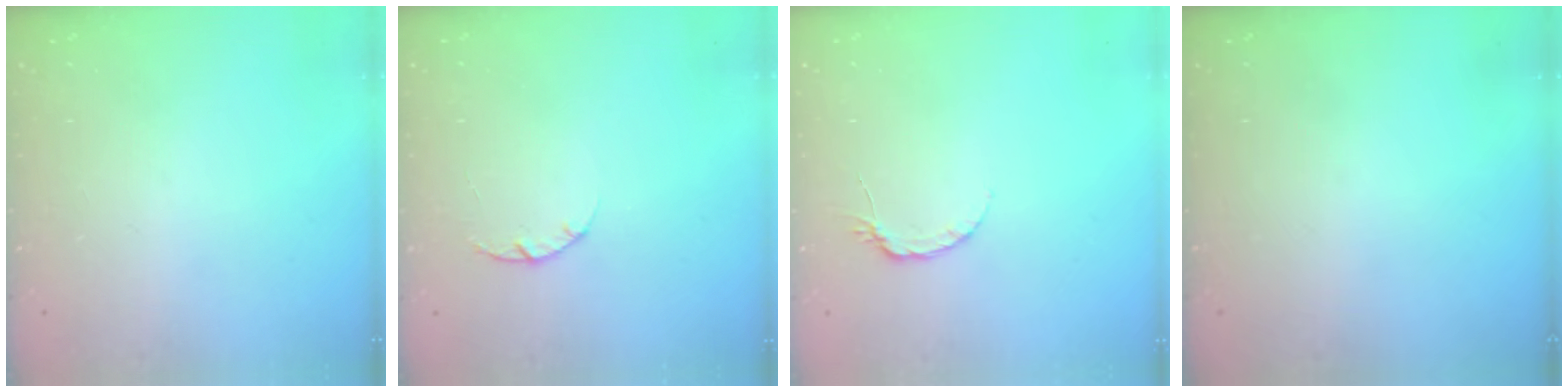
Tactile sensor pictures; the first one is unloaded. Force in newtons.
{"total": 2.0, "press": 1.9, "slide": 0.4}
{"total": 5.3, "press": 5.2, "slide": 0.6}
{"total": 0.0}